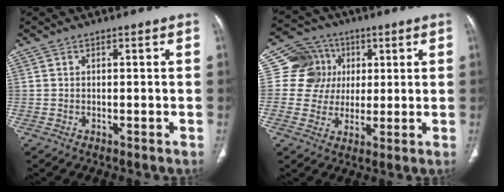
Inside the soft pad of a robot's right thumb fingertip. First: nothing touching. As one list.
[{"total": 10.3, "force": [2.3, 9.8, 1.9], "torque": [0.007, 0.008, 0.037]}]